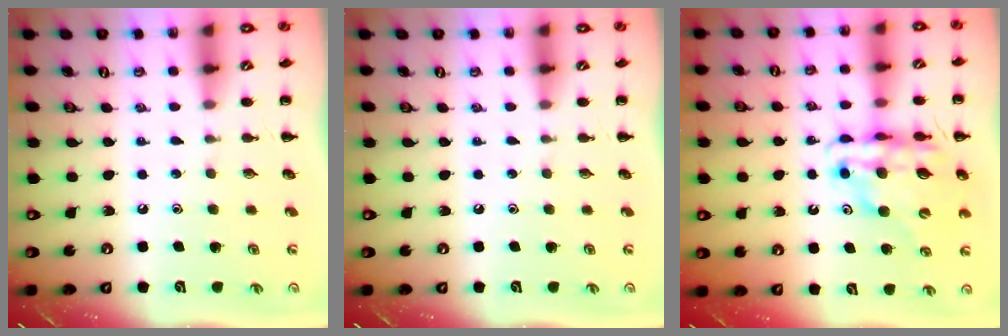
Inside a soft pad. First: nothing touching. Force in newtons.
{"total": 0.0}
{"total": 15.3, "press": 14.8, "slide": 4.1}